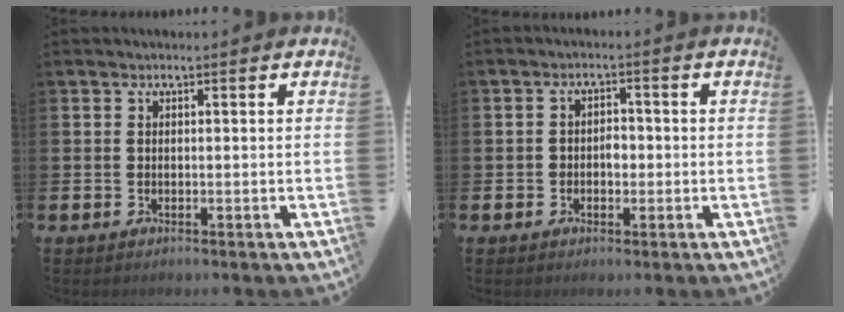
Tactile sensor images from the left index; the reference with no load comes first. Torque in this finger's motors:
{"motor_torque": [0.03, 0.12, 0.04, 0.00]}